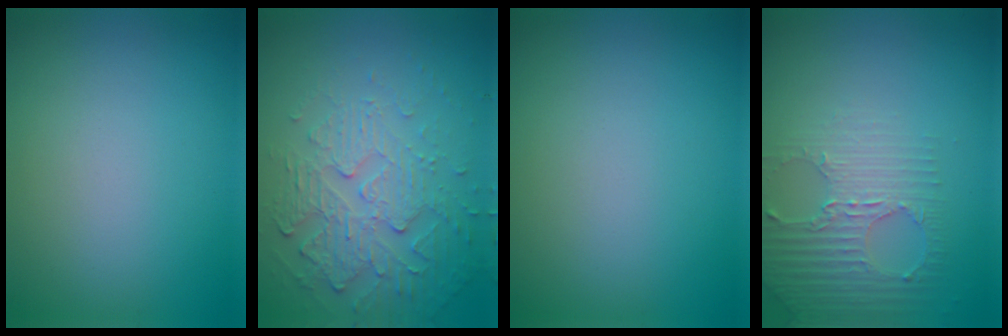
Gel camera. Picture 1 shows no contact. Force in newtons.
{"total": 6.0, "press": 3.6, "slide": 4.8}
{"total": 0.0}
{"total": 2.9, "press": 2.7, "slide": 1.1}